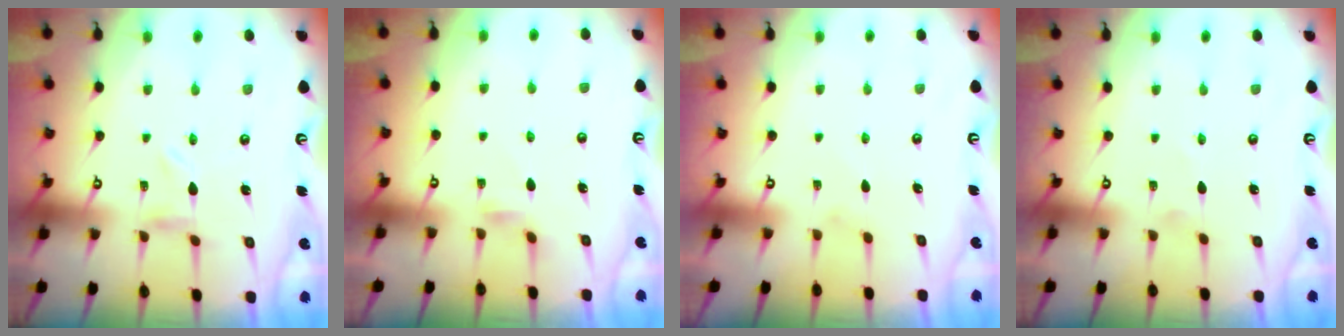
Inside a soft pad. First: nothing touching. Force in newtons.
{"total": 2.5, "press": 2.5, "slide": 0.4}
{"total": 0.0}
{"total": 0.0}